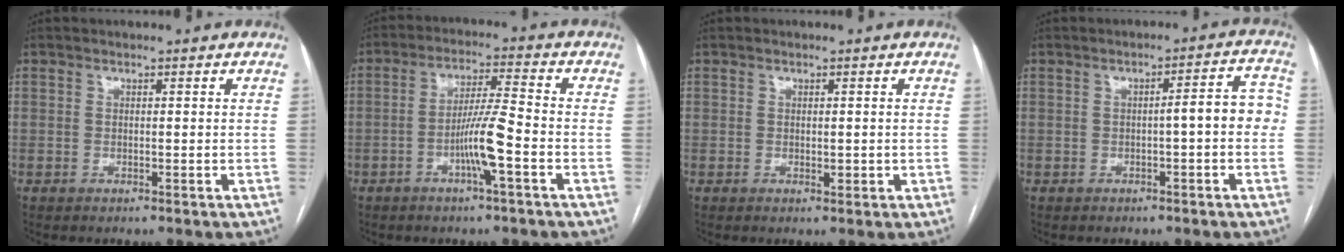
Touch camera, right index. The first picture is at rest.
{"total": 7.5, "force": [-2.7, -0.2, 6.9], "torque": [-0.135, 0.003, -0.050]}
{"total": 1.2, "force": [-0.1, 0.6, 1.1], "torque": [-0.017, -0.004, 0.002]}
{"total": 5.1, "force": [-0.6, 0.9, 5.0], "torque": [-0.058, 0.025, -0.010]}